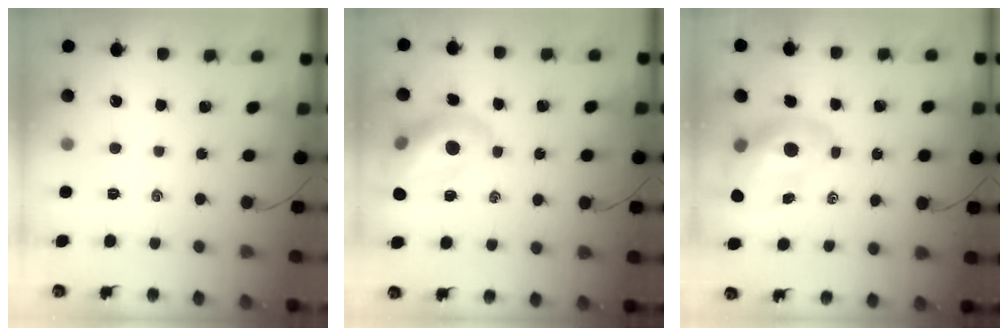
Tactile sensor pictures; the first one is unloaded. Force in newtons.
{"total": 13.6, "press": 12.9, "slide": 4.1}
{"total": 13.4, "press": 12.7, "slide": 4.2}